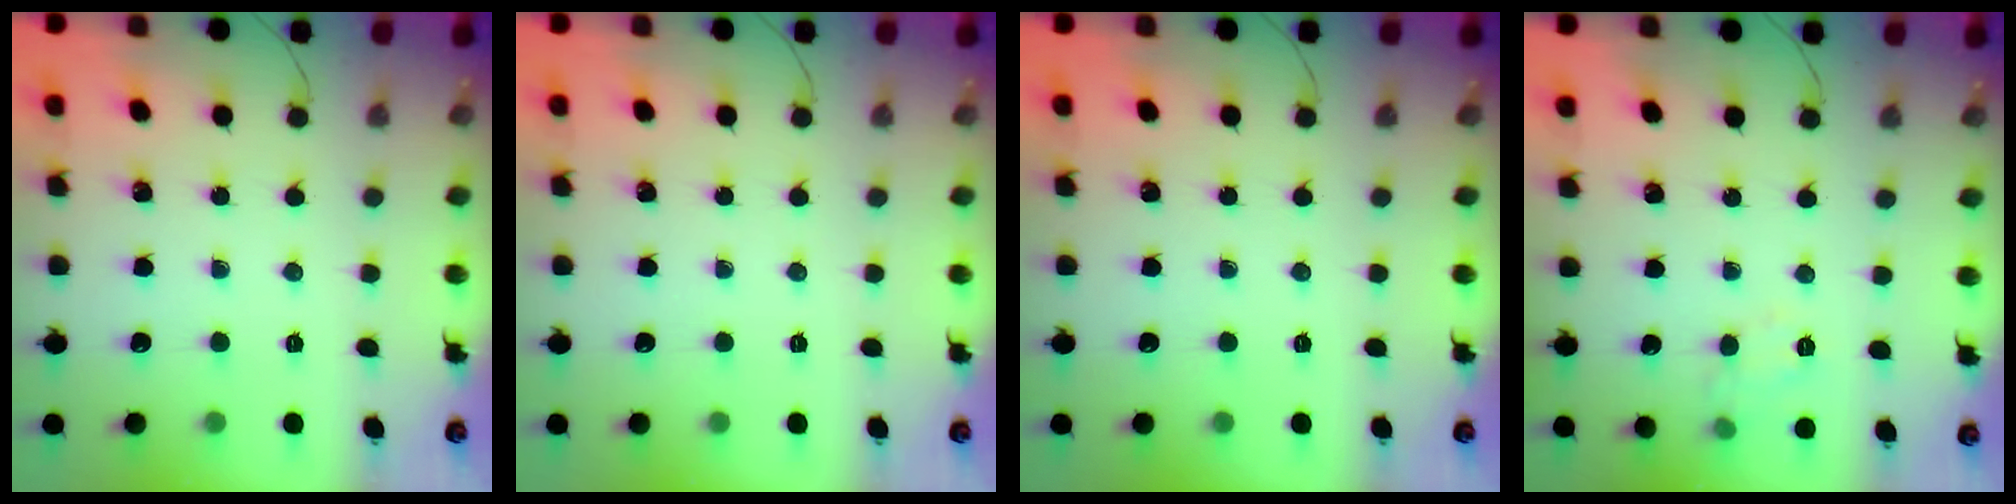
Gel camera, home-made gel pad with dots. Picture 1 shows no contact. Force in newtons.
{"total": 0.0}
{"total": 0.0}
{"total": 7.9, "press": 7.7, "slide": 1.4}